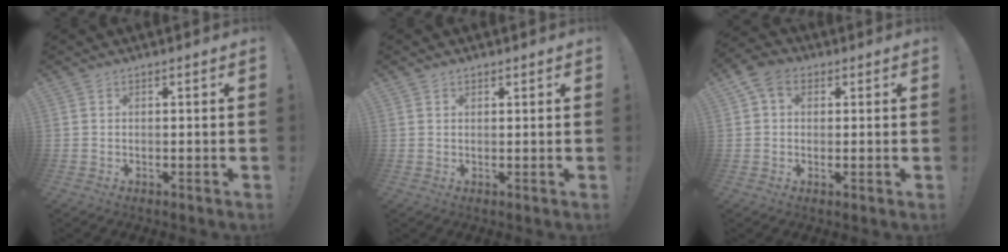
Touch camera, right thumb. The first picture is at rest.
{"total": 0.9, "force": [0.8, 0.4, -0.1], "torque": [0.009, -0.005, 0.014]}
{"total": 6.0, "force": [2.1, 4.5, 3.4], "torque": [-0.065, 0.005, 0.046]}